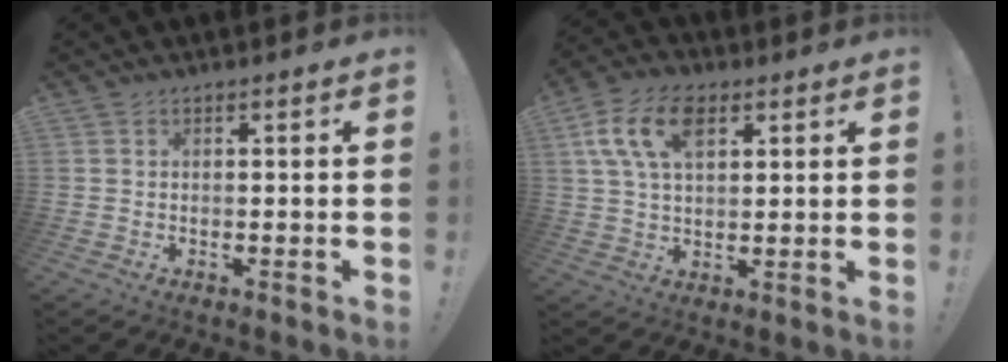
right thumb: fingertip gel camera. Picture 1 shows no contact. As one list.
[{"total": 12.7, "force": [5.1, 7.4, 8.9], "torque": [-0.167, -0.004, 0.094]}]